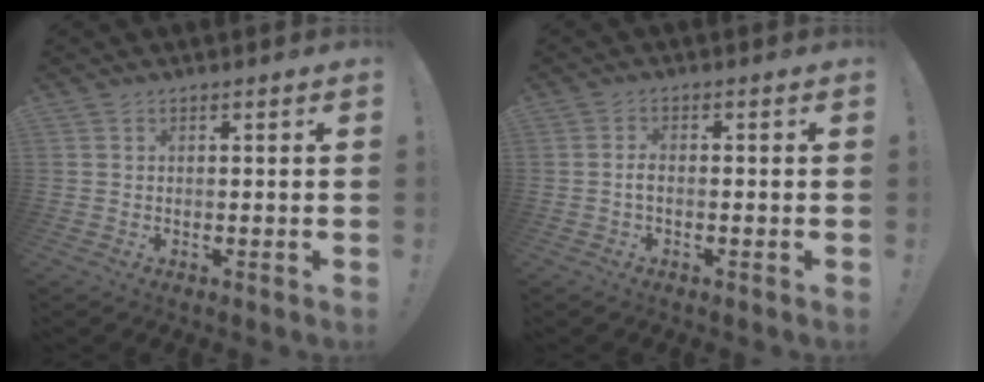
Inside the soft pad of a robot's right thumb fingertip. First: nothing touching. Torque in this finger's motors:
{"motor_torque": [-0.13, 0.02, -0.09, 0.13, 0.08]}